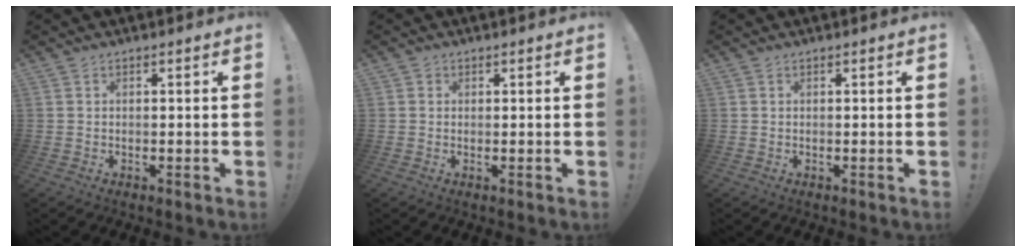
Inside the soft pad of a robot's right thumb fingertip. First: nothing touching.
{"total": 0.7, "force": [0.3, 0.7, 0.0], "torque": [0.008, -0.001, 0.003]}
{"total": 0.0}